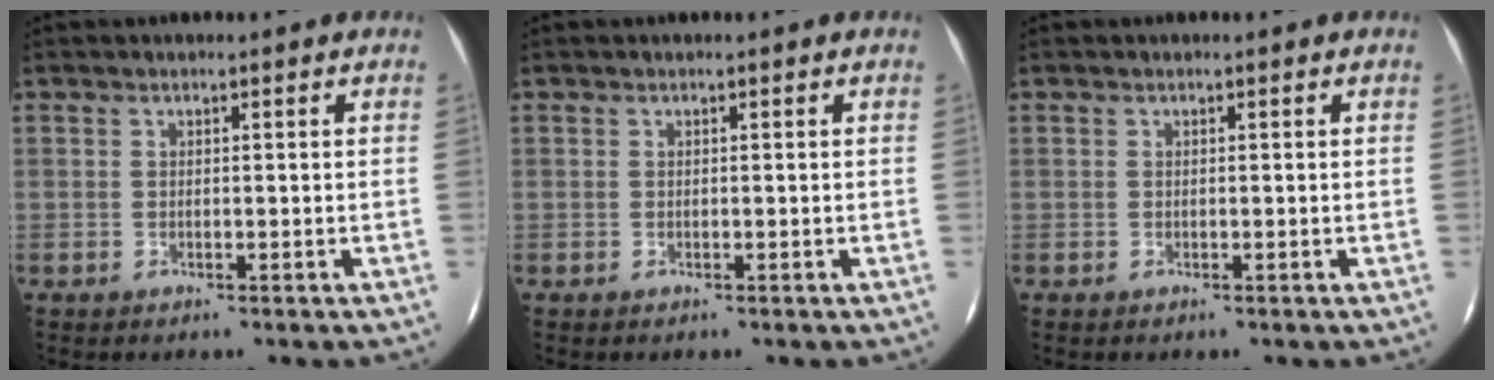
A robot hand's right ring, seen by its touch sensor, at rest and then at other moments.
{"total": 0.0}
{"total": 0.0}